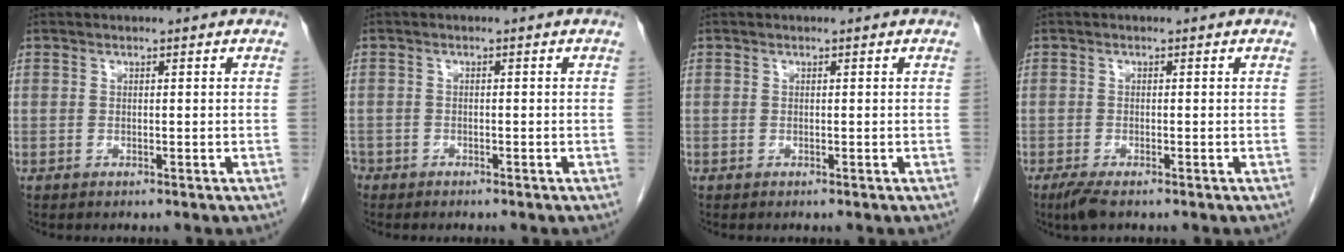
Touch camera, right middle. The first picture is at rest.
{"total": 2.4, "force": [-1.9, 1.4, 0.4], "torque": [-0.014, 0.000, -0.034]}
{"total": 0.0}
{"total": 2.6, "force": [-1.8, 0.5, 1.8], "torque": [-0.040, -0.008, -0.035]}